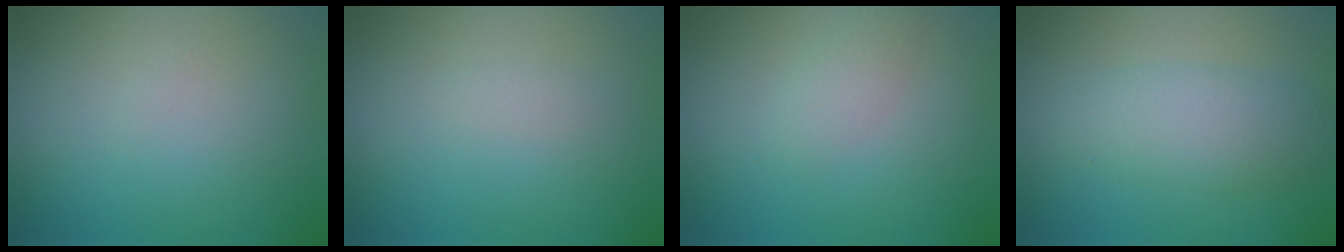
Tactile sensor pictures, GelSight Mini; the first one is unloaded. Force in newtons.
{"total": 0.6, "press": 0.6, "slide": 0.1}
{"total": 1.3, "press": 1.3, "slide": 0.1}
{"total": 3.6, "press": 3.6, "slide": 0.1}